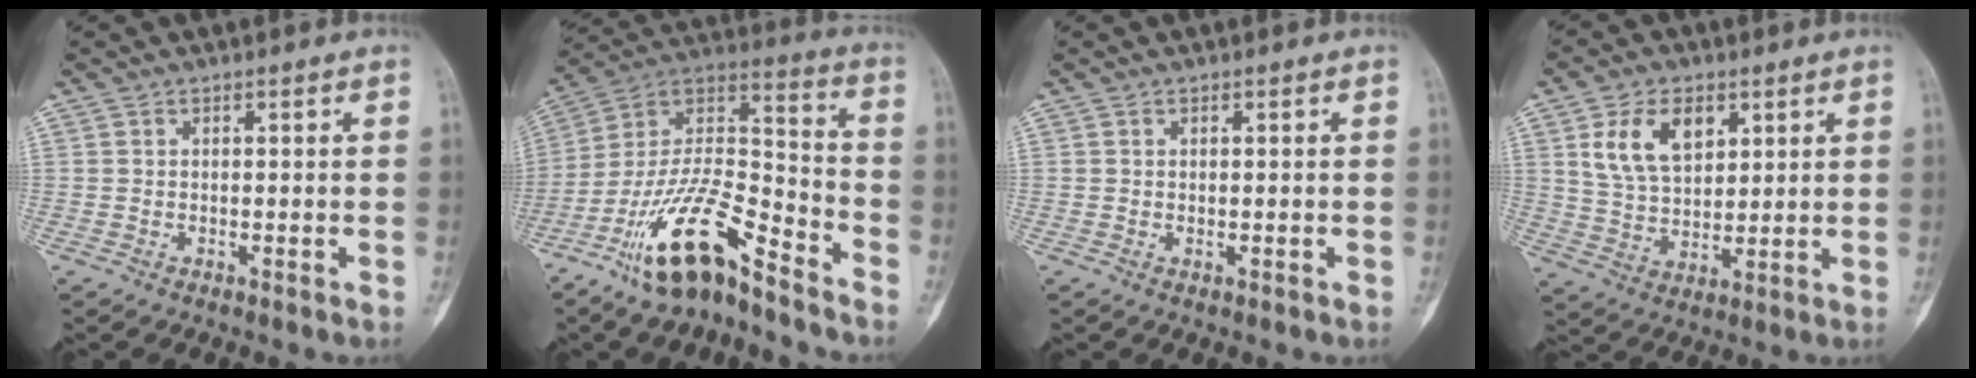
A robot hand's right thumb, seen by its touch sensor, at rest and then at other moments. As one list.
[{"total": 18.3, "force": [-12.3, 5.7, 12.3], "torque": [-0.224, 0.088, -0.228]}, {"total": 0.0}, {"total": 10.8, "force": [4.4, 6.7, 7.3], "torque": [-0.114, -0.014, 0.089]}]